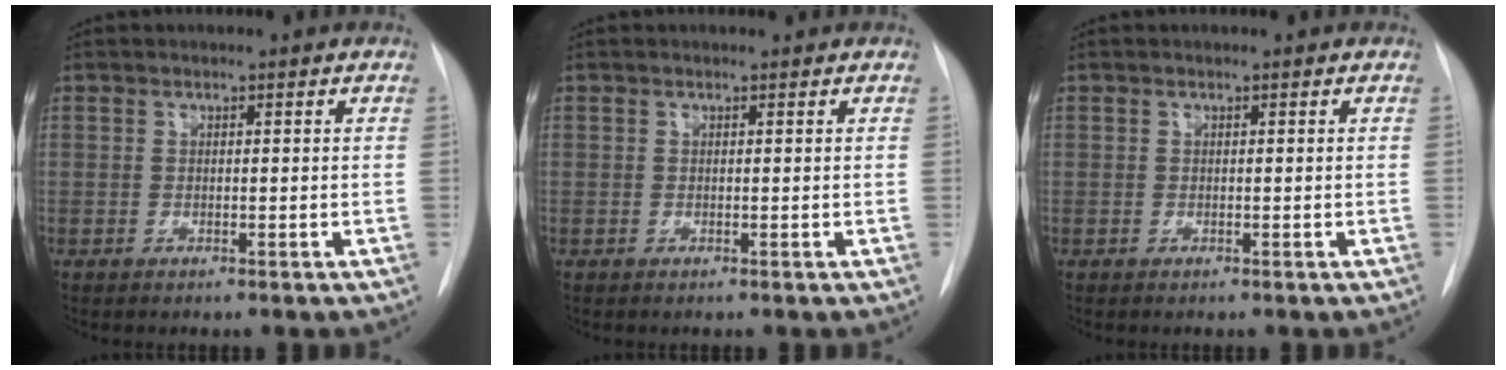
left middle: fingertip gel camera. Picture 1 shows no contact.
{"total": 0.0}
{"total": 0.0}